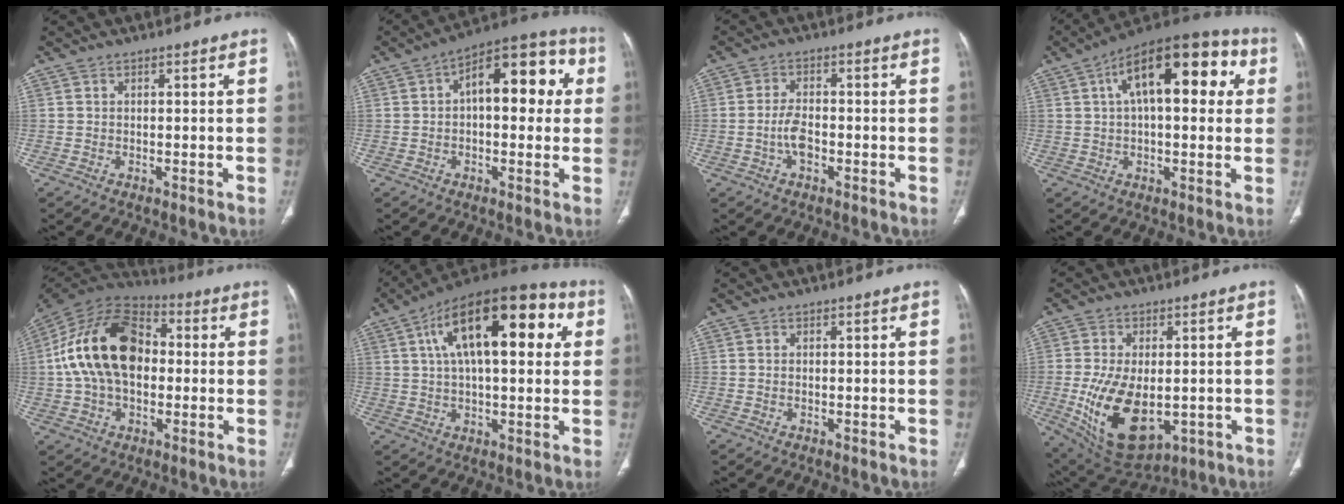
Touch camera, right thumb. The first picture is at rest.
{"total": 15.4, "force": [2.6, 7.8, 13.1], "torque": [-0.140, 0.039, 0.028]}
{"total": 4.4, "force": [-1.3, 2.3, 3.4], "torque": [-0.067, 0.012, -0.026]}
{"total": 20.2, "force": [5.9, 9.1, 17.0], "torque": [-0.229, 0.032, 0.080]}
{"total": 20.8, "force": [1.0, 13.6, 15.7], "torque": [-0.287, 0.029, 0.013]}
{"total": 22.7, "force": [6.7, 9.9, 19.3], "torque": [-0.285, 0.026, 0.097]}
{"total": 0.0}
{"total": 15.8, "force": [-2.8, 9.0, 12.7], "torque": [-0.229, -0.014, -0.016]}